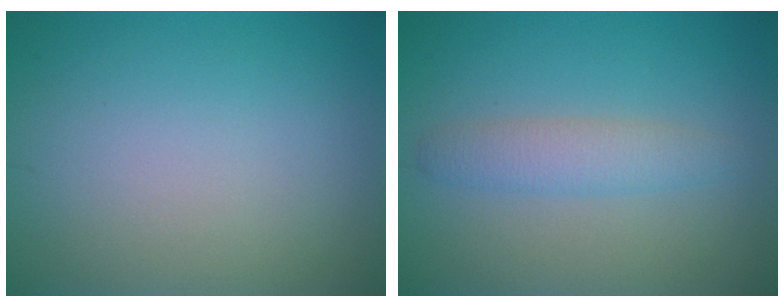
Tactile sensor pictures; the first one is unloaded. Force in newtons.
{"total": 2.5, "press": 2.5, "slide": 0.2}